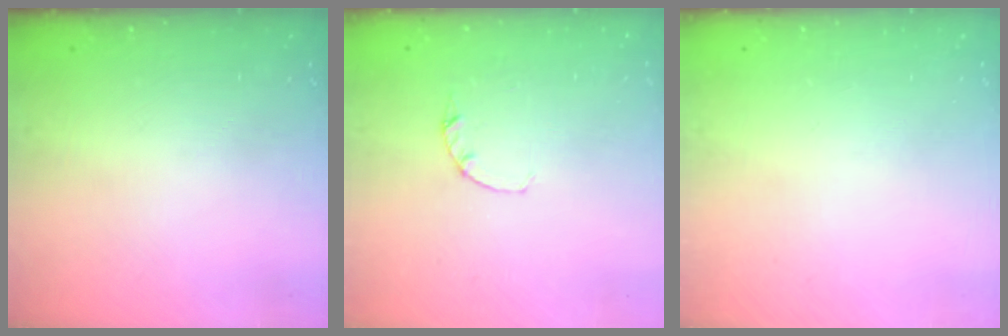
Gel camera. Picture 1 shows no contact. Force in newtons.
{"total": 1.2, "press": 1.1, "slide": 0.3}
{"total": 0.0}